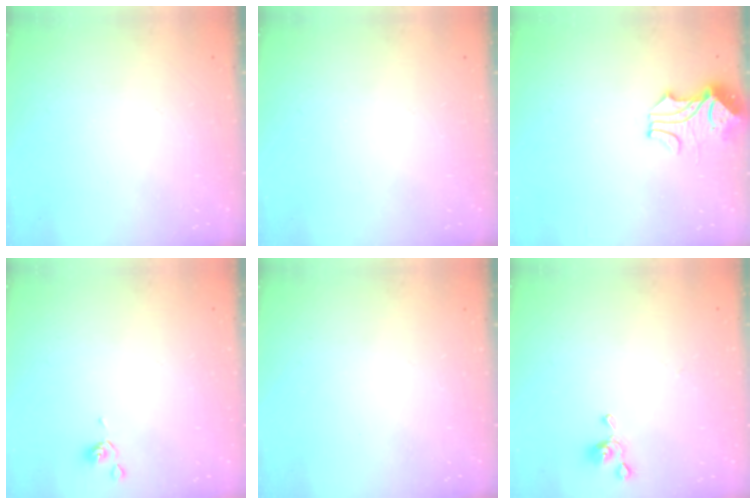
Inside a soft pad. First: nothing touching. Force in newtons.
{"total": 0.0}
{"total": 1.7, "press": 1.3, "slide": 1.1}
{"total": 1.8, "press": 1.8, "slide": 0.1}
{"total": 0.0}
{"total": 2.8, "press": 2.8, "slide": 0.4}